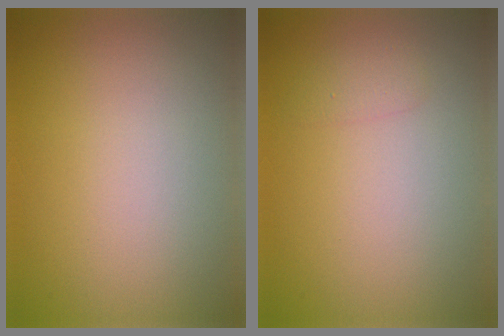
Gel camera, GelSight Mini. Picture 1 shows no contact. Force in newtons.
{"total": 0.9, "press": 0.9, "slide": 0.1}